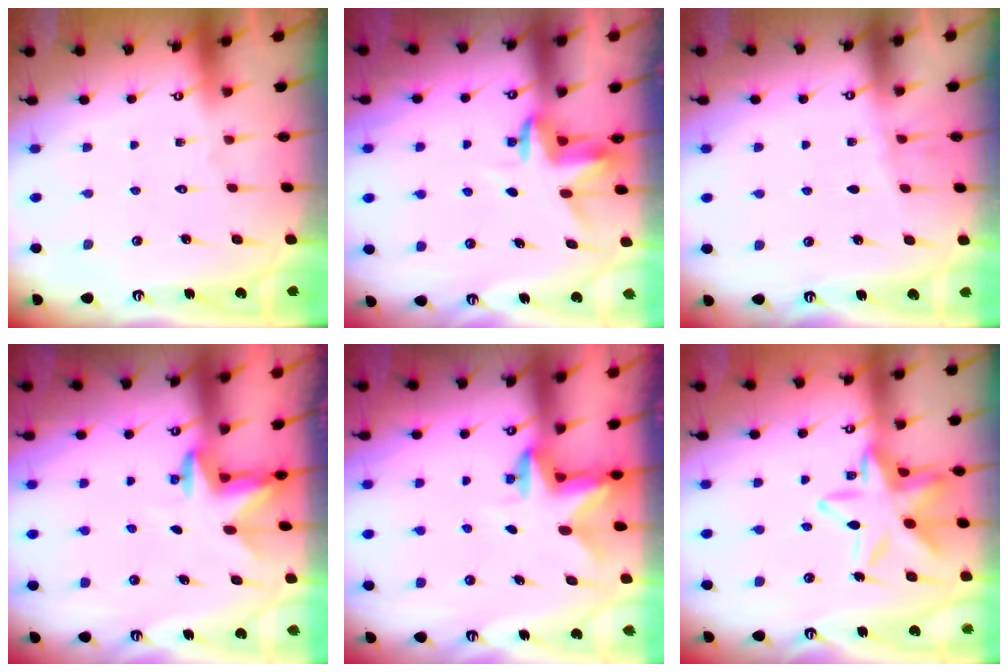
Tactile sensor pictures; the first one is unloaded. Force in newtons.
{"total": 3.6, "press": 3.6, "slide": 0.2}
{"total": 1.4, "press": 1.3, "slide": 0.3}
{"total": 2.9, "press": 2.8, "slide": 0.7}
{"total": 2.7, "press": 2.7, "slide": 0.5}
{"total": 17.0, "press": 16.9, "slide": 1.2}